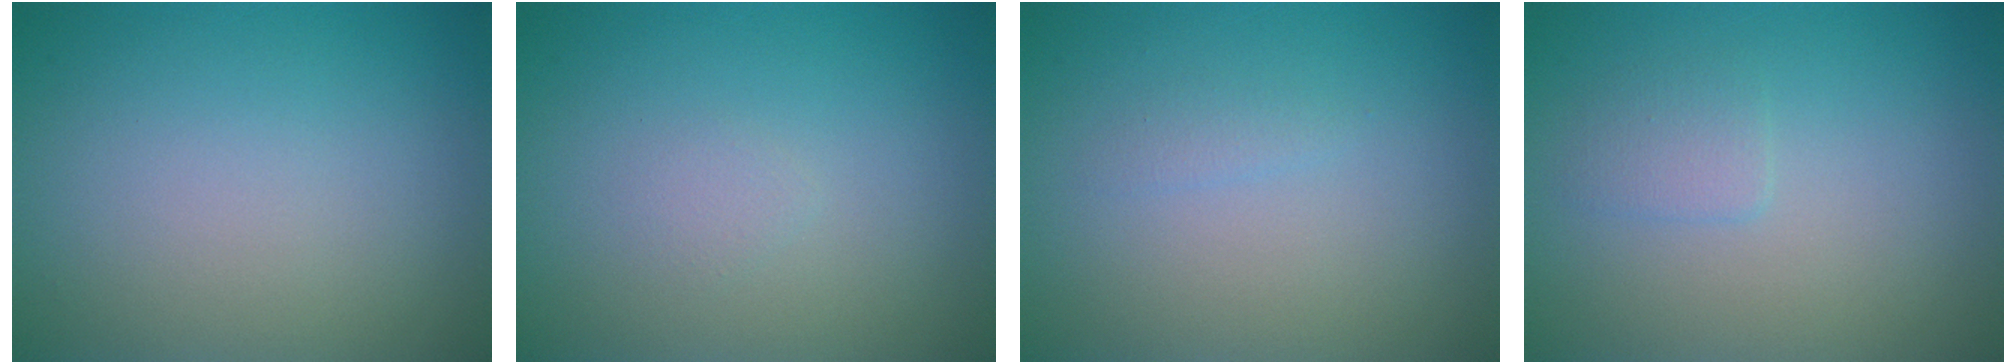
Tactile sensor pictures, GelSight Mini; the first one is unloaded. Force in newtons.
{"total": 0.7, "press": 0.7, "slide": 0.0}
{"total": 0.7, "press": 0.7, "slide": 0.0}
{"total": 1.2, "press": 1.2, "slide": 0.1}